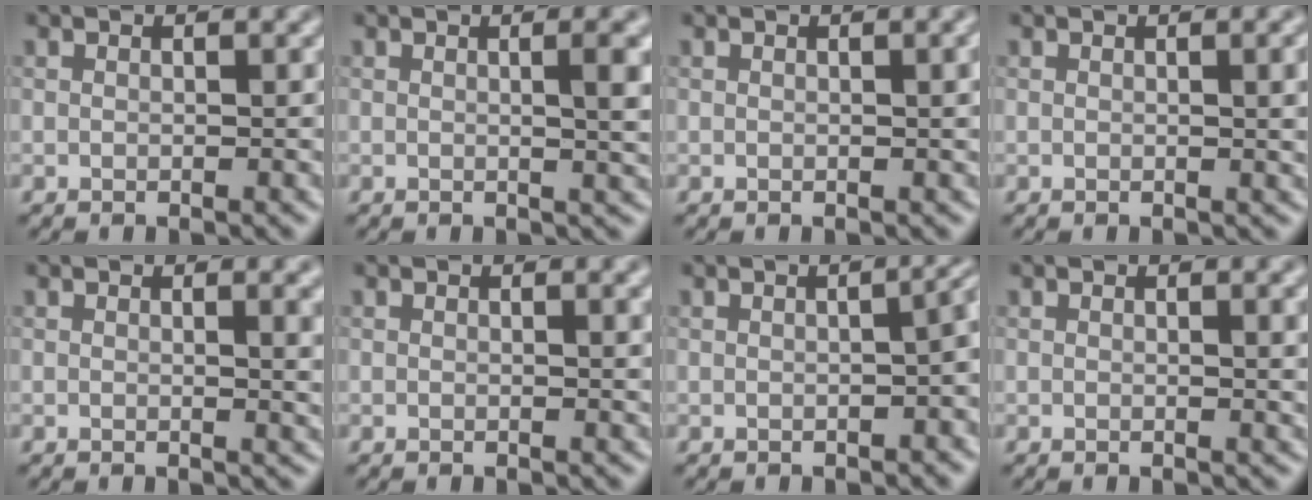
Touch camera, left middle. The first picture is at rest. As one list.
[{"total": 3.9, "force": [0.5, 1.1, 3.7], "torque": [-0.040, 0.007, 0.003]}, {"total": 1.9, "force": [0.3, 0.5, 1.8], "torque": [-0.018, 0.005, 0.002]}, {"total": 3.2, "force": [0.5, 1.0, 3.0], "torque": [-0.031, 0.005, 0.004]}, {"total": 3.1, "force": [0.8, 1.1, 2.8], "torque": [-0.024, 0.001, 0.007]}, {"total": 1.3, "force": [0.5, 0.4, 1.1], "torque": [-0.011, 0.002, 0.005]}, {"total": 5.1, "force": [-0.4, 2.6, 4.3], "torque": [-0.018, 0.007, 0.002]}, {"total": 2.5, "force": [0.6, 0.8, 2.3], "torque": [-0.021, 0.003, 0.007]}]